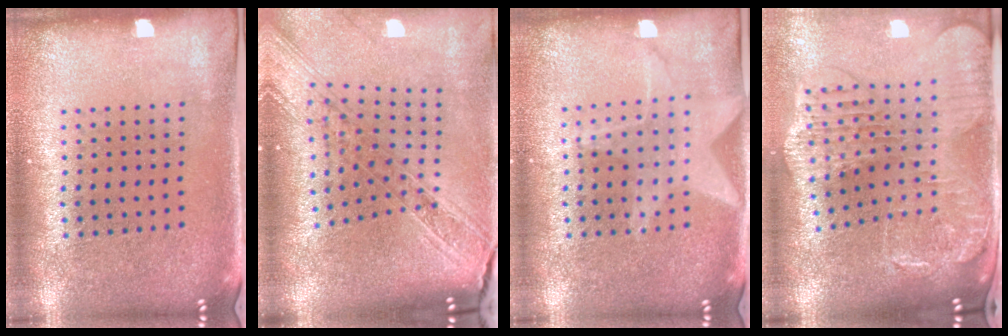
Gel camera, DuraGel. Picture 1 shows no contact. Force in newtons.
{"total": 2.3, "press": 1.9, "slide": 1.3}
{"total": 1.5, "press": 1.5, "slide": 0.1}
{"total": 2.6, "press": 2.3, "slide": 1.4}